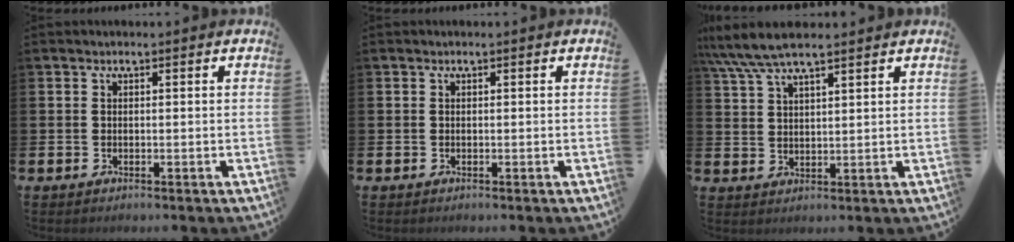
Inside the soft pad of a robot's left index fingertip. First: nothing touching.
{"total": 0.0}
{"total": 6.5, "force": [5.6, 1.4, 3.0], "torque": [-0.082, -0.011, 0.103]}